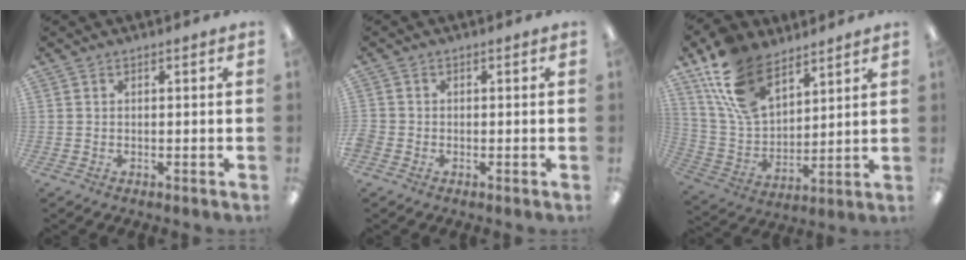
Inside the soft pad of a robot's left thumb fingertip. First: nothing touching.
{"total": 1.5, "force": [-0.8, 1.2, 0.4], "torque": [-0.005, 0.004, -0.016]}
{"total": 16.9, "force": [10.5, 9.5, 9.2], "torque": [-0.197, -0.031, 0.202]}